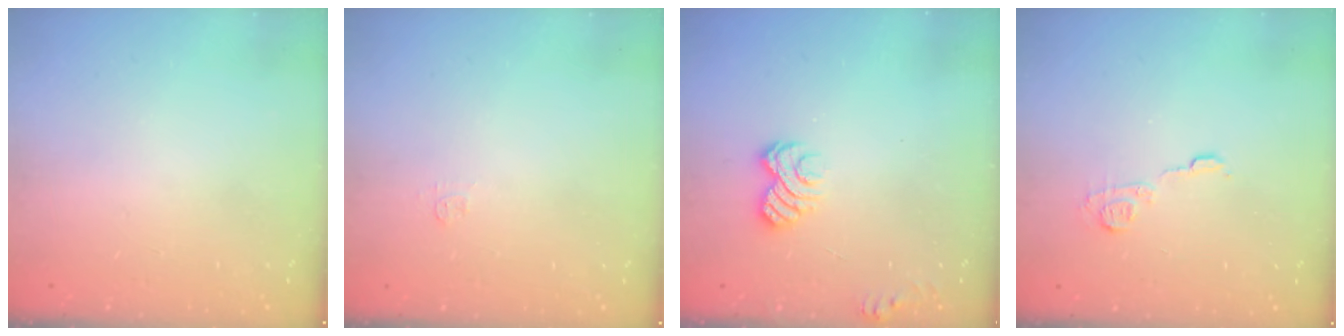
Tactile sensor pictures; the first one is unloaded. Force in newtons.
{"total": 3.1, "press": 3.0, "slide": 0.4}
{"total": 6.0, "press": 5.8, "slide": 1.3}
{"total": 7.3, "press": 7.3, "slide": 0.1}